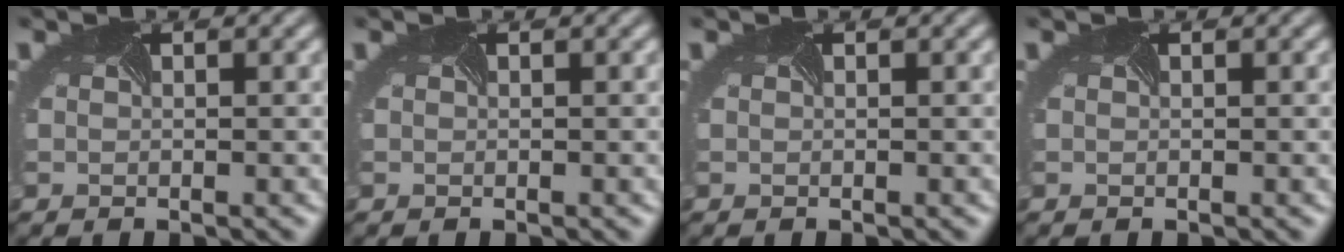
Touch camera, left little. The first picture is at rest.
{"total": 0.0}
{"total": 0.0}
{"total": 0.0}